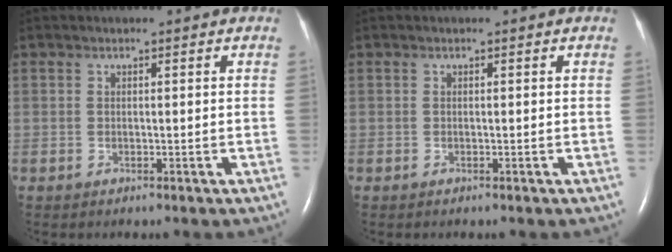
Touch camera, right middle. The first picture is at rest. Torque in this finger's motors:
{"motor_torque": [0.17, -0.07, 0.03, 0.01]}